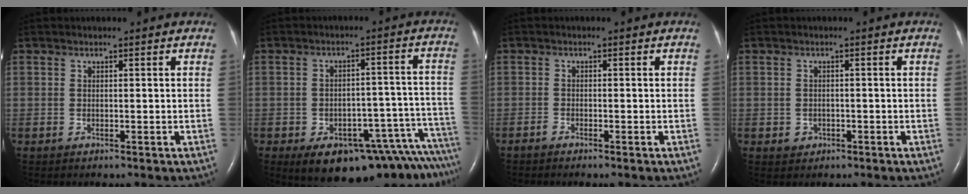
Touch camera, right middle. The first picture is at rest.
{"total": 15.5, "force": [-11.7, 5.2, 8.8], "torque": [-0.047, 0.040, -0.148]}
{"total": 1.1, "force": [-1.0, 0.0, 0.5], "torque": [-0.017, -0.001, -0.019]}
{"total": 1.5, "force": [-0.6, 1.4, 0.3], "torque": [-0.004, 0.005, -0.006]}